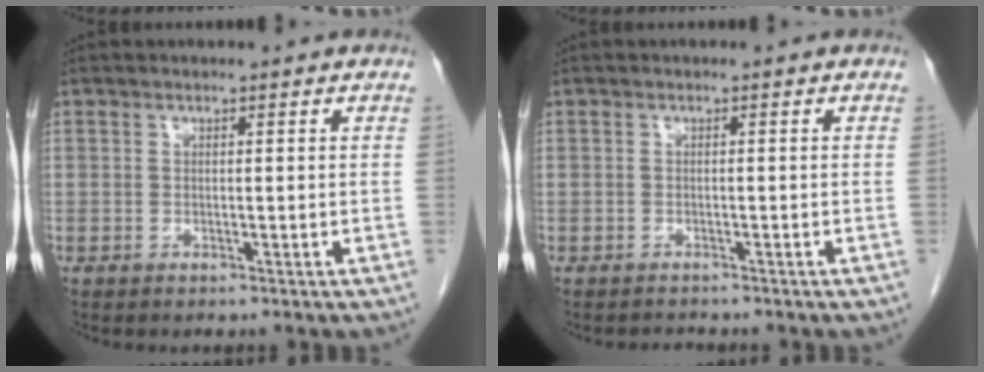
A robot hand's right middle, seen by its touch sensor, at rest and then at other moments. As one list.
[{"total": 0.9, "force": [-0.9, 0.0, -0.2], "torque": [-0.006, -0.008, -0.012]}]